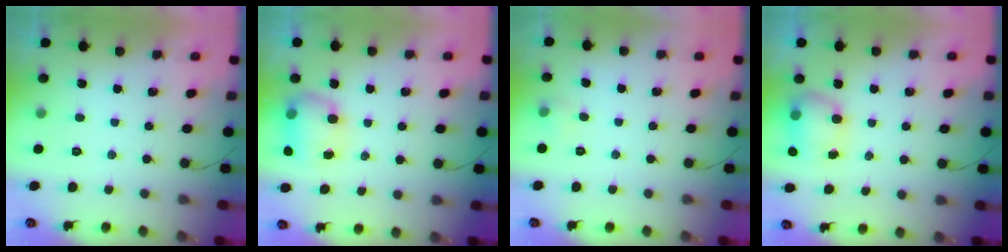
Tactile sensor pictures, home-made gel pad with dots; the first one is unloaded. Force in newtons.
{"total": 11.9, "press": 9.5, "slide": 7.1}
{"total": 4.1, "press": 3.8, "slide": 1.6}
{"total": 11.0, "press": 8.8, "slide": 6.6}